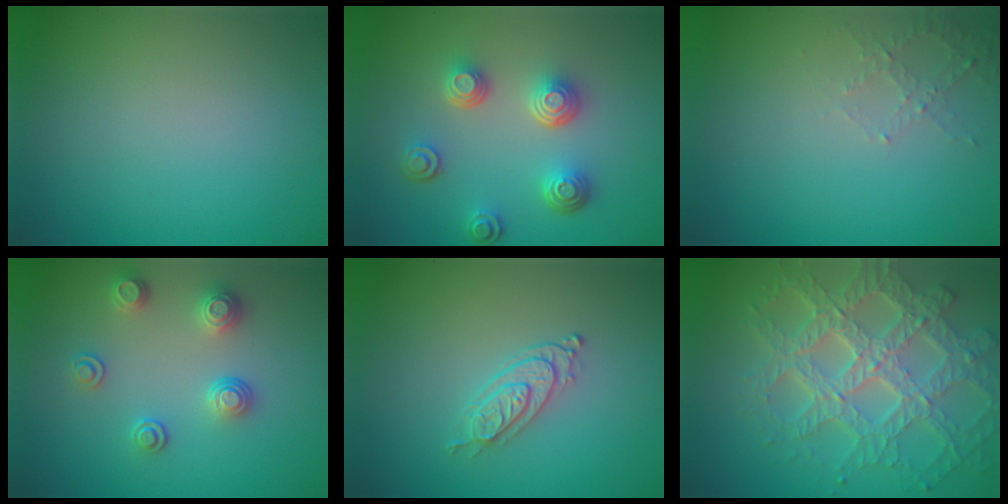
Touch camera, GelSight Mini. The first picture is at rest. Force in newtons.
{"total": 4.4, "press": 3.4, "slide": 2.8}
{"total": 1.3, "press": 1.3, "slide": 0.4}
{"total": 2.6, "press": 2.6, "slide": 0.6}
{"total": 2.5, "press": 2.1, "slide": 1.4}
{"total": 7.9, "press": 5.7, "slide": 5.4}